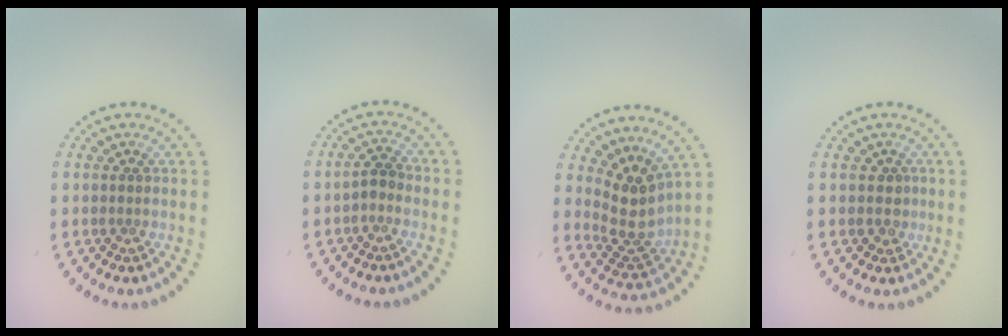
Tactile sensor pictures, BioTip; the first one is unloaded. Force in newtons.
{"total": 1.2, "press": 0.9, "slide": 0.7}
{"total": 3.6, "press": 2.9, "slide": 2.0}
{"total": 1.0, "press": 0.7, "slide": 0.7}